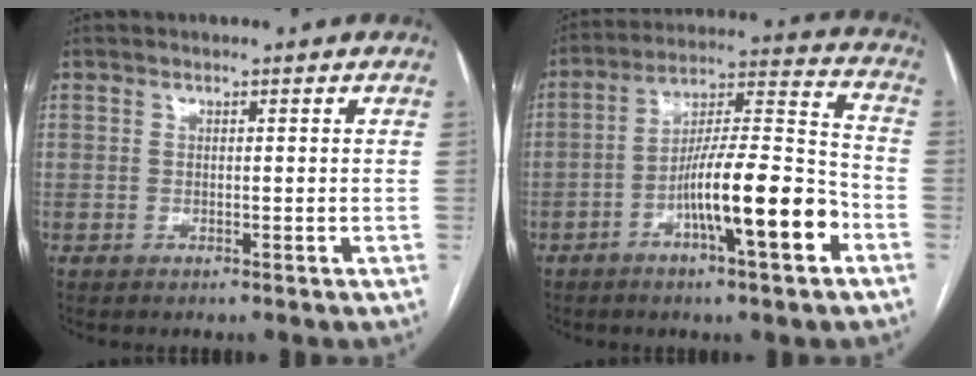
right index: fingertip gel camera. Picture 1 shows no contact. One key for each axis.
{"total": 15.0, "fx": -6.1, "fy": 1.6, "fz": 13.6, "tx": -0.229, "ty": 0.009, "tz": -0.099}